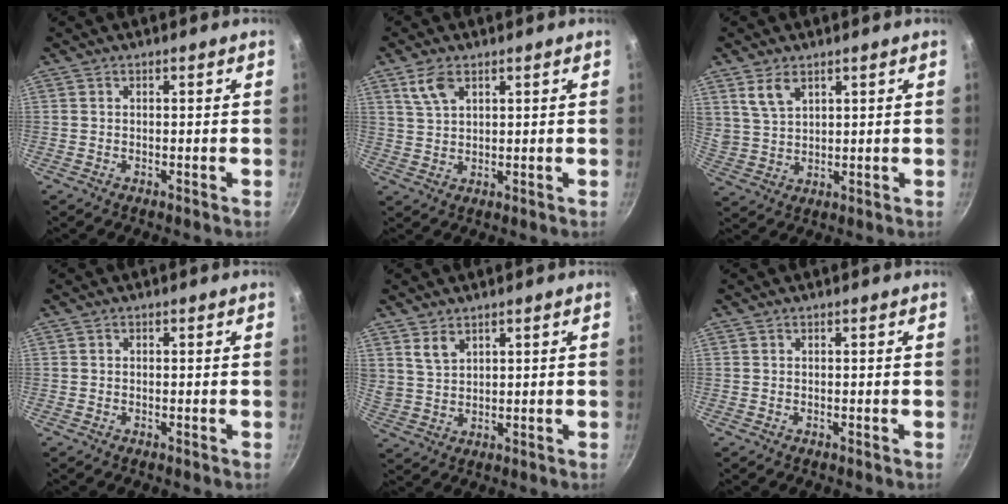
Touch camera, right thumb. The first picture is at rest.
{"total": 5.0, "force": [2.7, 2.7, 3.3], "torque": [-0.057, -0.006, 0.058]}
{"total": 6.0, "force": [3.5, 3.5, 3.6], "torque": [-0.059, -0.014, 0.077]}
{"total": 0.5, "force": [0.0, 0.5, 0.2], "torque": [-0.002, 0.003, 0.000]}
{"total": 4.7, "force": [2.8, 2.8, 2.5], "torque": [-0.043, -0.014, 0.061]}
{"total": 0.0}